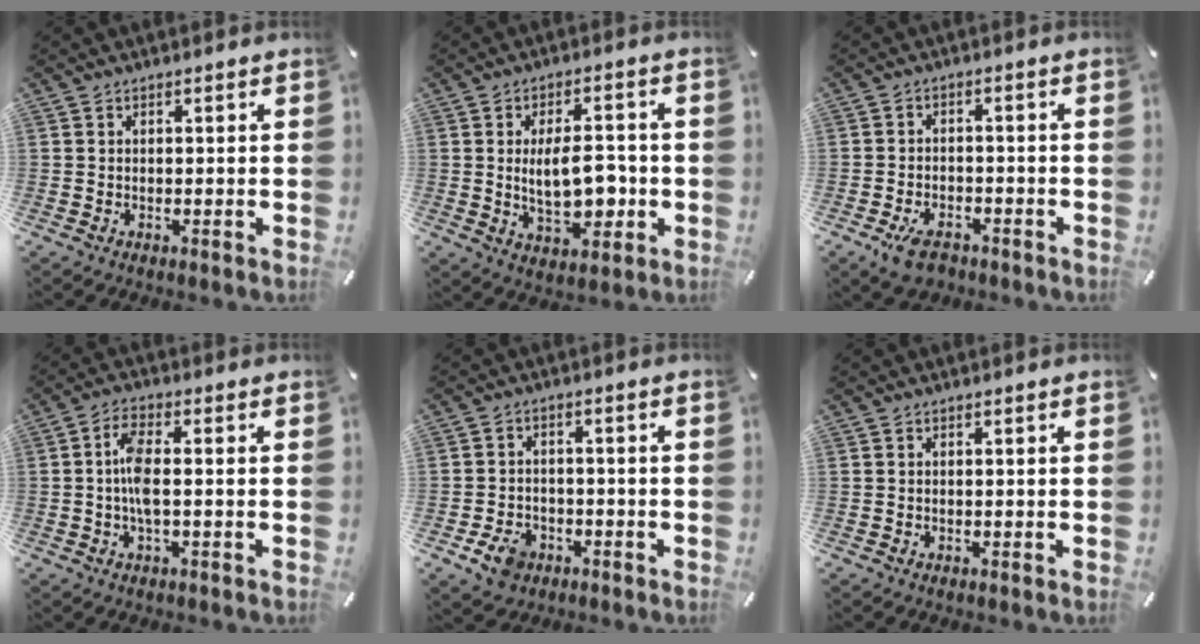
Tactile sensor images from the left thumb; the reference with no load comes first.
{"total": 12.0, "force": [-0.5, 6.7, 10.0], "torque": [-0.156, -0.005, -0.013]}
{"total": 6.6, "force": [-3.5, 5.0, 2.5], "torque": [-0.040, 0.023, -0.062]}
{"total": 6.2, "force": [-0.5, 2.0, 5.9], "torque": [-0.128, -0.005, -0.014]}
{"total": 6.0, "force": [-3.1, 4.4, 2.6], "torque": [-0.048, 0.011, -0.060]}
{"total": 0.0}